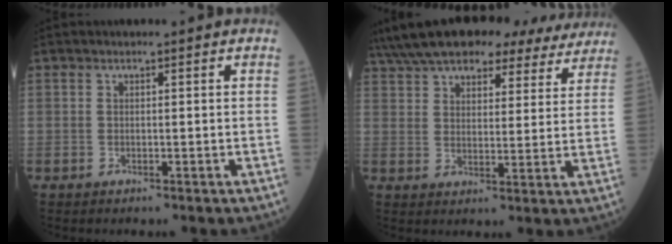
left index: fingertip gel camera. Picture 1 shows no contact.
{"total": 24.7, "force": [21.1, 8.0, 10.0], "torque": [-0.183, 0.040, 0.280]}